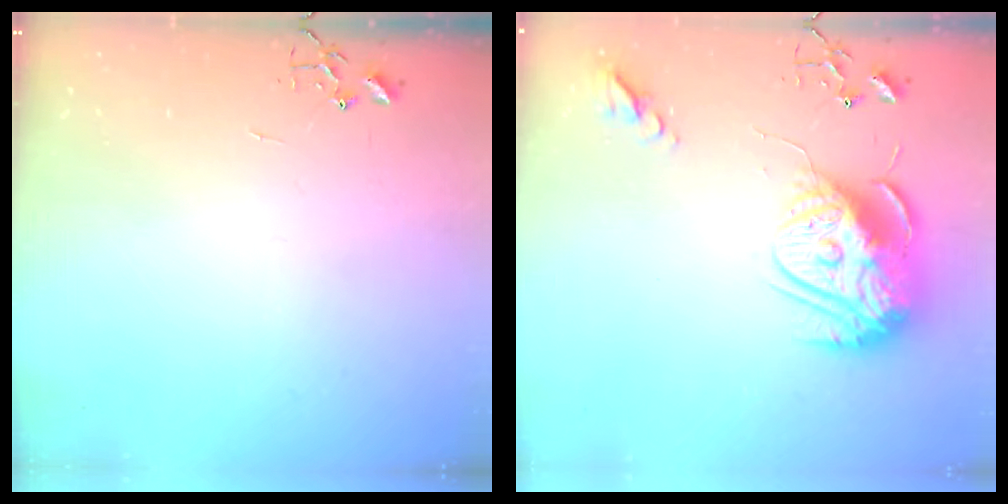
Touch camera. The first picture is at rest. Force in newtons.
{"total": 18.4, "press": 18.3, "slide": 1.7}